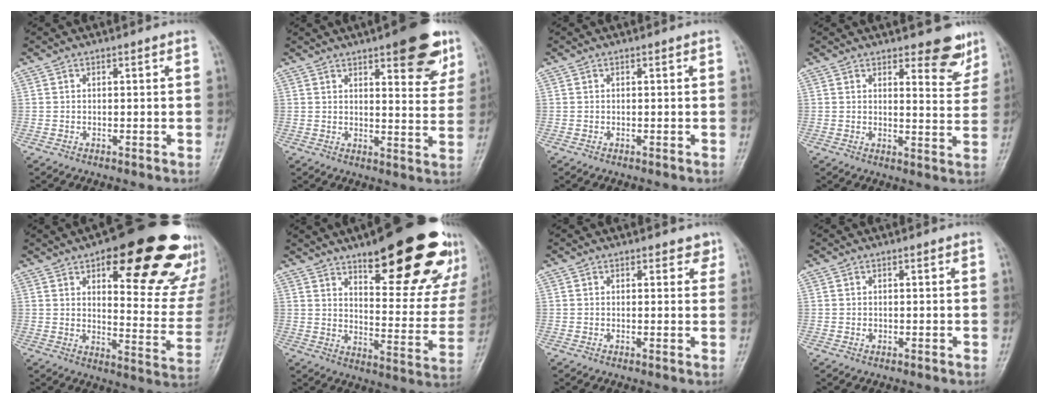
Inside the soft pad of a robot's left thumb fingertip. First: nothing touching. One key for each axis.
{"total": 13.2, "fx": 7.8, "fy": 4.5, "fz": 9.7, "tx": -0.086, "ty": -0.035, "tz": 0.099}
{"total": 0.0}
{"total": 7.7, "fx": 5.6, "fy": 3.0, "fz": 4.4, "tx": -0.022, "ty": -0.039, "tz": 0.068}
{"total": 28.0, "fx": 15.8, "fy": 10.0, "fz": 20.9, "tx": -0.218, "ty": -0.060, "tz": 0.209}
{"total": 26.3, "fx": 16.6, "fy": 8.3, "fz": 18.7, "tx": -0.206, "ty": -0.078, "tz": 0.230}
{"total": 2.3, "fx": 1.6, "fy": 1.4, "fz": 1.0, "tx": 0.011, "ty": -0.006, "tz": 0.014}
{"total": 0.8, "fx": 0.2, "fy": 0.6, "fz": 0.5, "tx": -0.001, "ty": 0.001, "tz": 0.002}